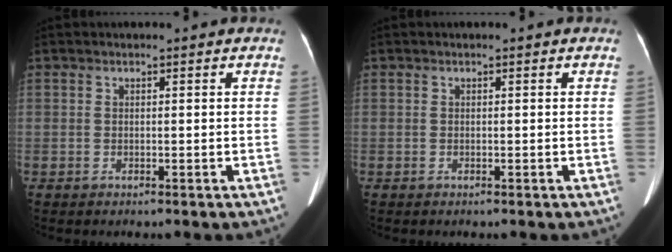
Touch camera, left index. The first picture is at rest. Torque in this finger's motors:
{"motor_torque": [0.01, 0.01, 0.00, 0.00]}